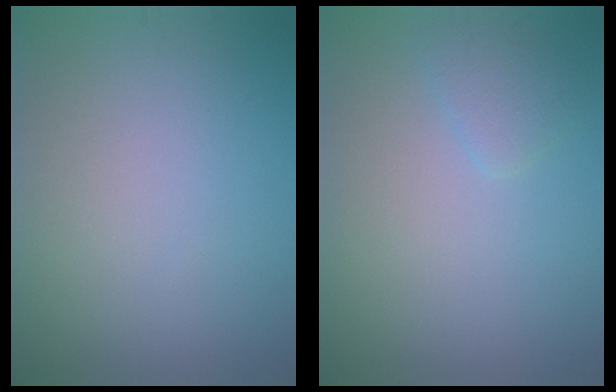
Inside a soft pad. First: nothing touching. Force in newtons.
{"total": 1.5, "press": 1.5, "slide": 0.1}